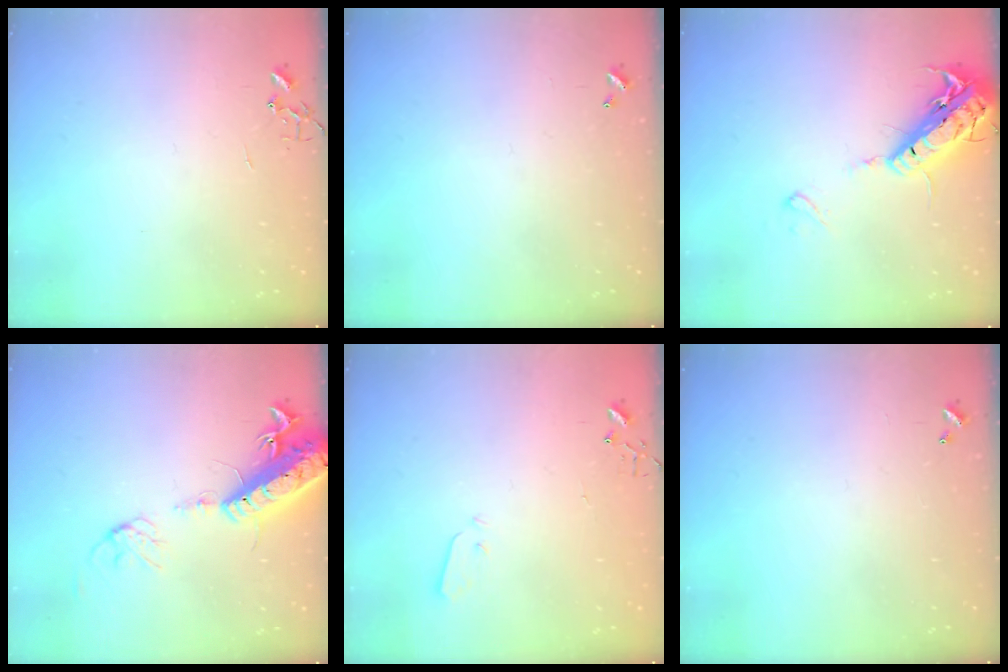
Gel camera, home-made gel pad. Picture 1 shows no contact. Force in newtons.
{"total": 0.0}
{"total": 17.5, "press": 17.2, "slide": 3.6}
{"total": 18.0, "press": 17.6, "slide": 4.1}
{"total": 3.0, "press": 3.0, "slide": 0.3}
{"total": 0.0}